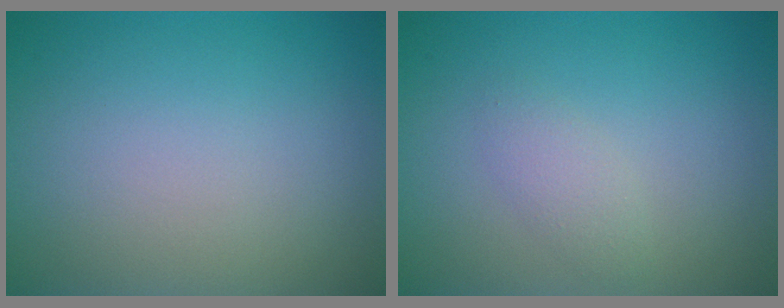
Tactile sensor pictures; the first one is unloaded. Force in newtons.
{"total": 1.5, "press": 1.5, "slide": 0.0}